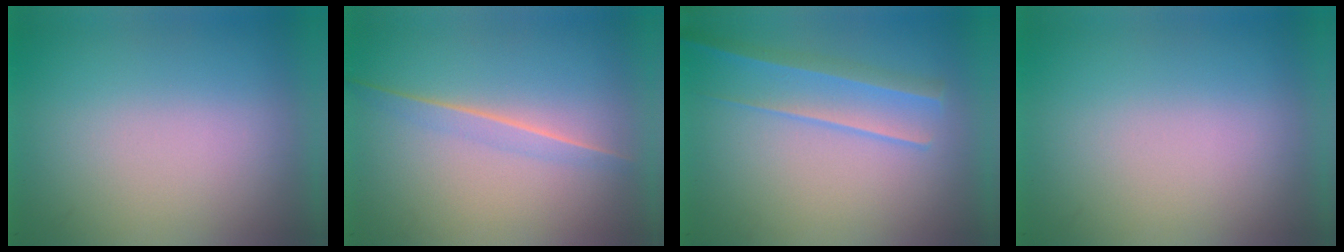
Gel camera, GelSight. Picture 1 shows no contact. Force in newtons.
{"total": 1.3}
{"total": 2.1}
{"total": 0.0}